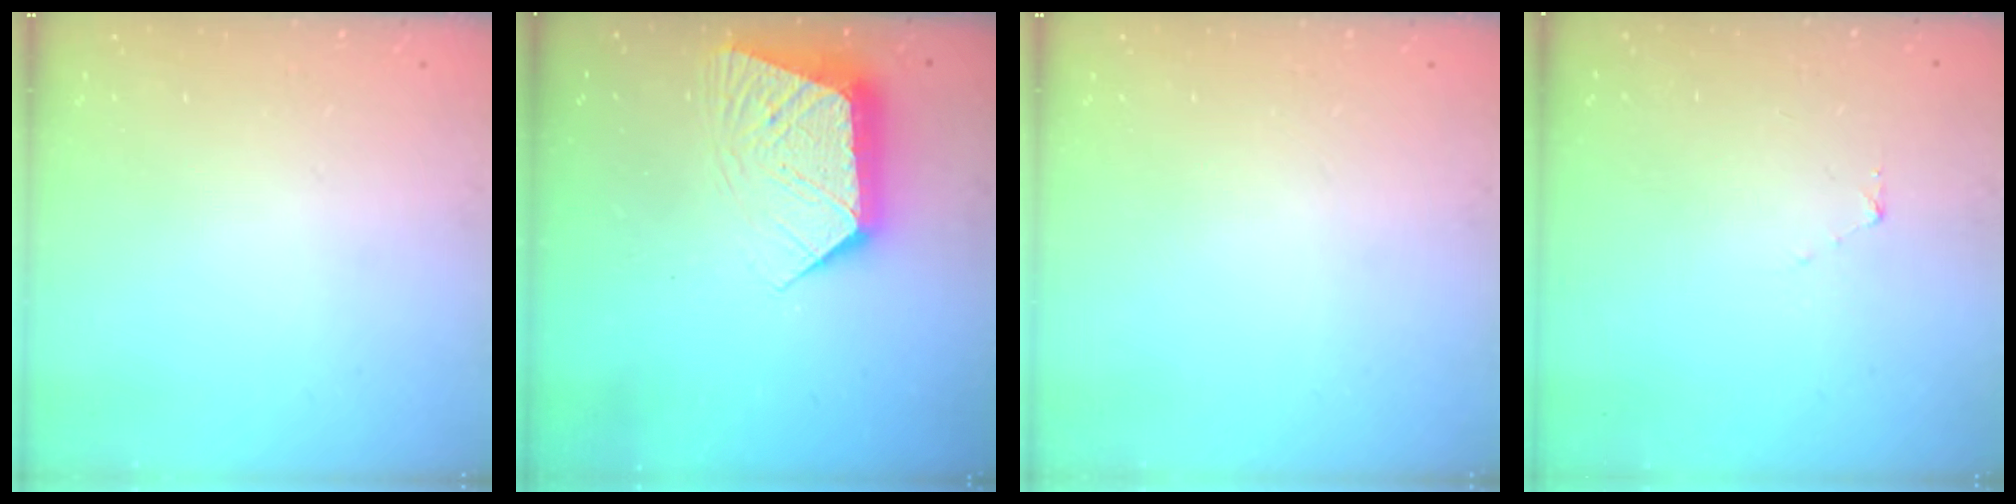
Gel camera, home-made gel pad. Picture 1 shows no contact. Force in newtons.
{"total": 11.2, "press": 11.1, "slide": 0.8}
{"total": 0.0}
{"total": 3.5, "press": 3.5, "slide": 0.3}